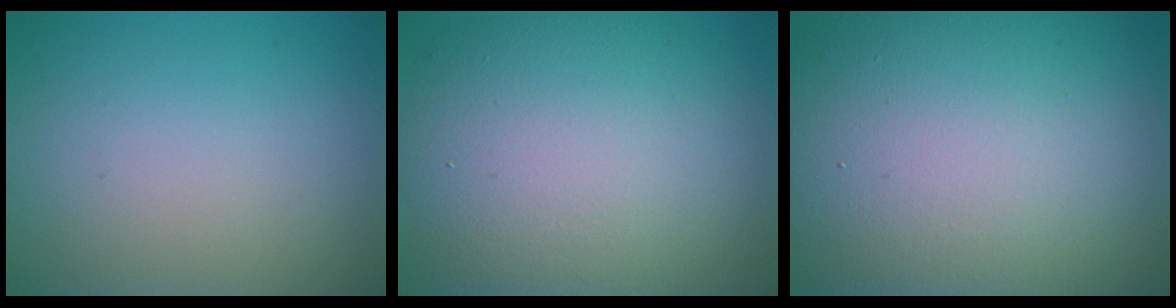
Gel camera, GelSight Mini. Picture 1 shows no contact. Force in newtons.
{"total": 12.6, "press": 12.5, "slide": 0.9}
{"total": 19.5, "press": 19.5, "slide": 0.9}